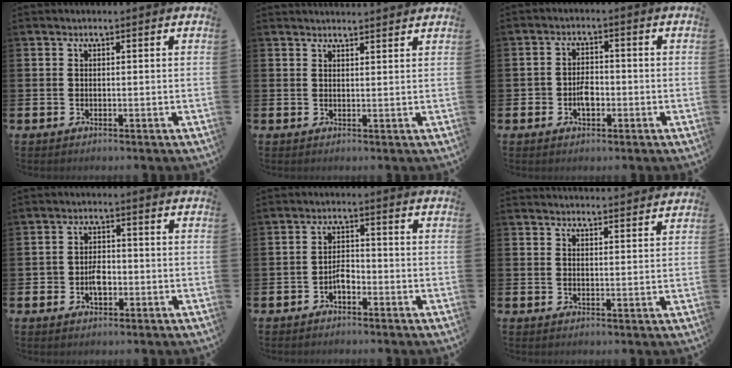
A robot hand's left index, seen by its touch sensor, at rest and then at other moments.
{"total": 2.0, "force": [2.0, 0.0, -0.1], "torque": [0.011, -0.016, 0.035]}
{"total": 2.9, "force": [-0.8, 2.0, 2.0], "torque": [-0.025, 0.000, -0.019]}
{"total": 3.0, "force": [-0.7, 2.1, 2.1], "torque": [-0.026, -0.002, -0.017]}
{"total": 2.3, "force": [-1.4, 1.1, 1.5], "torque": [-0.032, 0.009, -0.029]}
{"total": 3.1, "force": [3.1, -0.2, -0.2], "torque": [0.002, -0.021, 0.055]}